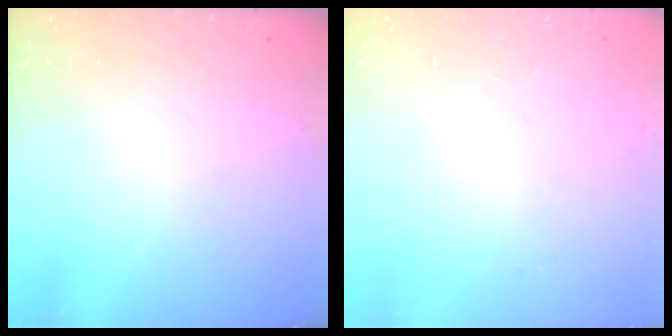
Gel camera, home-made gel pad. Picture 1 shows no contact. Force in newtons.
{"total": 1.1, "press": 0.9, "slide": 0.6}